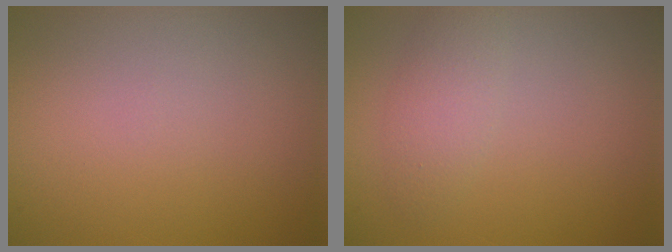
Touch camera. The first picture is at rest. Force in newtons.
{"total": 2.1, "press": 2.1, "slide": 0.1}